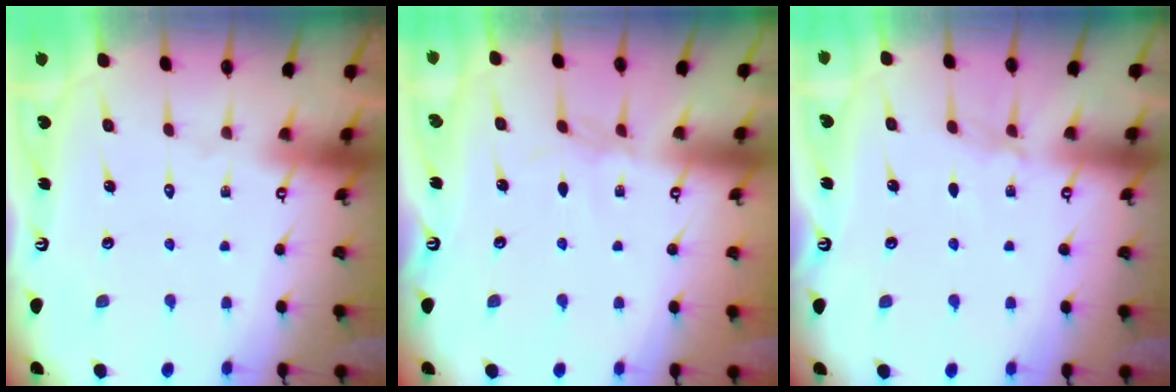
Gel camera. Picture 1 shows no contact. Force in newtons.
{"total": 2.3, "press": 2.2, "slide": 0.4}
{"total": 4.5, "press": 4.5, "slide": 0.5}